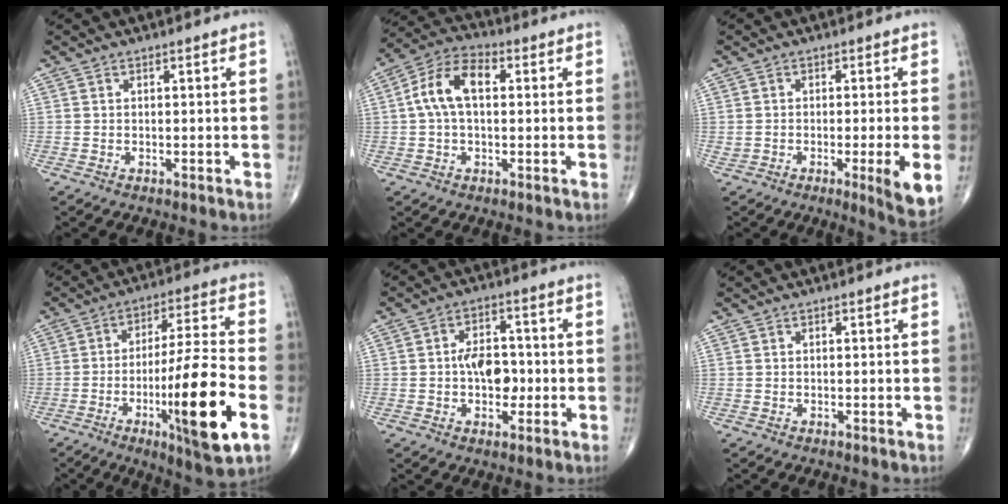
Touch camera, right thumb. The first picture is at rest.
{"total": 9.9, "force": [1.4, 5.6, 8.1], "torque": [-0.158, 0.032, 0.018]}
{"total": 6.7, "force": [-1.4, 1.0, 6.5], "torque": [-0.097, -0.014, -0.020]}
{"total": 19.5, "force": [-6.3, 2.9, 18.3], "torque": [-0.306, 0.011, -0.095]}
{"total": 7.7, "force": [-0.9, 5.0, 5.8], "torque": [-0.067, 0.016, -0.018]}
{"total": 0.0}